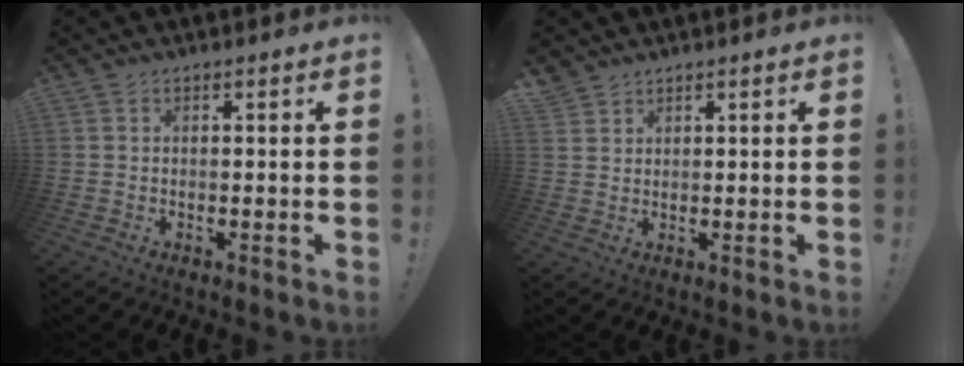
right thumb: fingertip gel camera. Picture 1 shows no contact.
{"total": 2.5, "force": [2.2, 1.1, 0.3], "torque": [-0.005, -0.014, 0.043]}